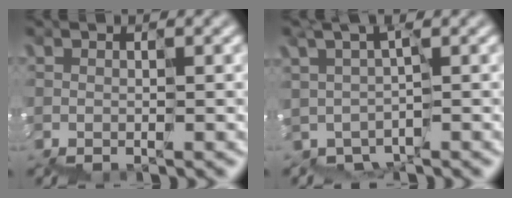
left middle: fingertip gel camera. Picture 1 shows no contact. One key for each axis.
{"total": 1.3, "fx": -0.5, "fy": 0.5, "fz": 1.0, "tx": -0.034, "ty": 0.005, "tz": -0.010}